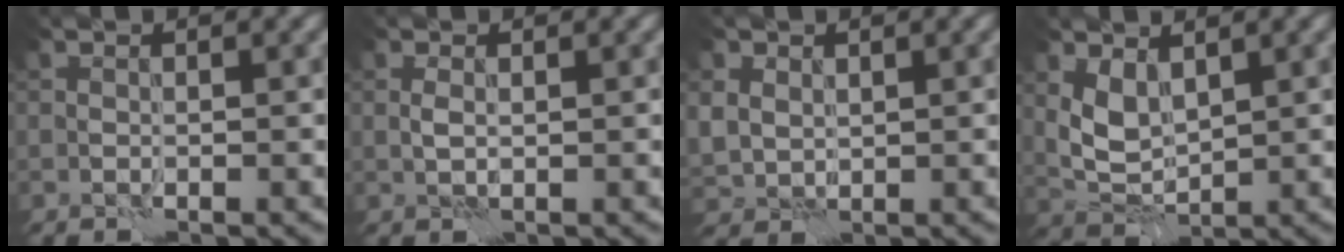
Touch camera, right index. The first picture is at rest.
{"total": 0.7, "force": [0.3, 0.3, 0.5], "torque": [-0.016, -0.002, 0.006]}
{"total": 2.7, "force": [1.3, 2.2, 0.8], "torque": [-0.026, -0.004, 0.027]}
{"total": 3.0, "force": [1.6, 1.7, 1.9], "torque": [-0.044, -0.008, 0.037]}